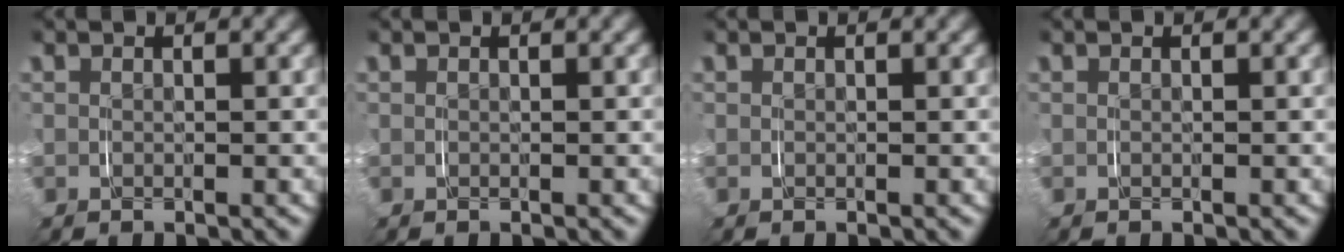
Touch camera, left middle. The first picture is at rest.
{"total": 0.0}
{"total": 0.0}
{"total": 0.0}